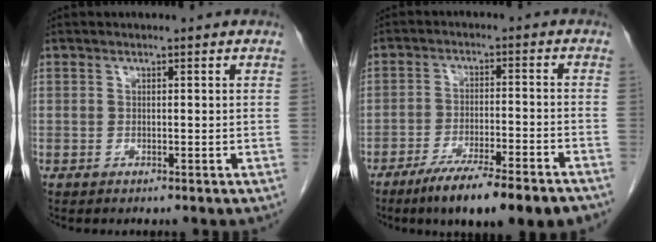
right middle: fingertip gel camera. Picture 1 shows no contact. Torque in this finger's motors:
{"motor_torque": [1.16, -0.98, 0.17, 0.13]}